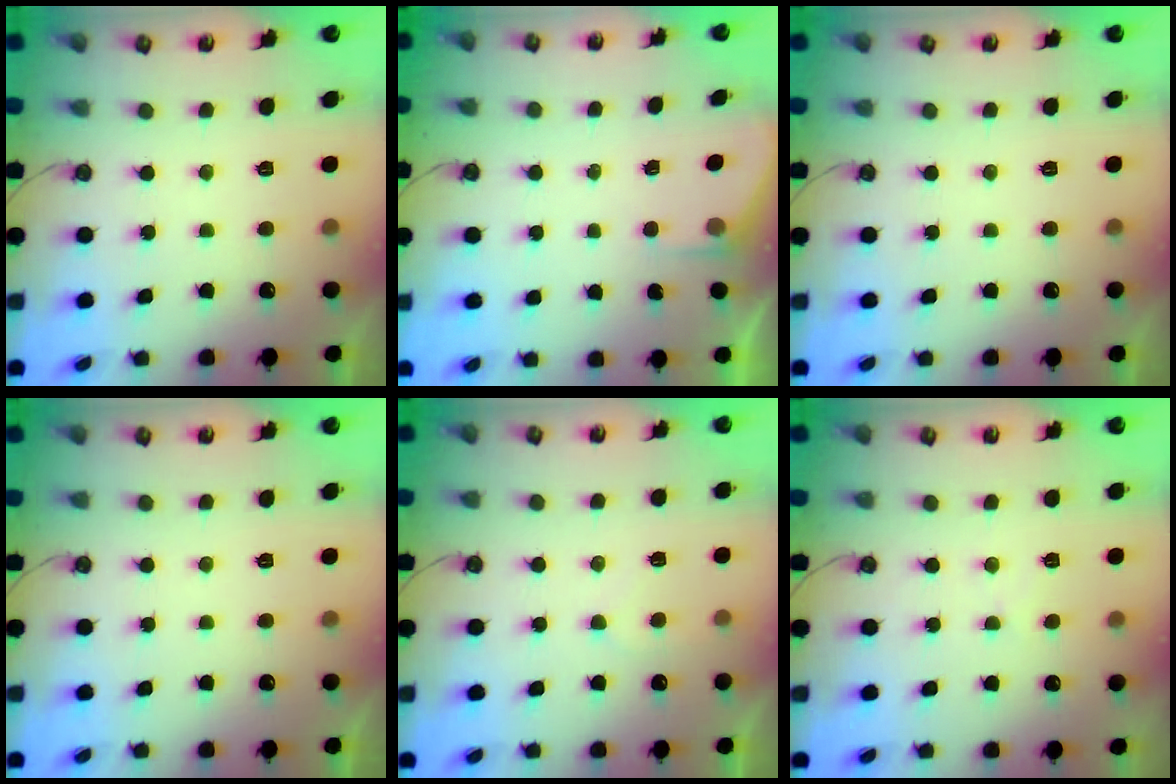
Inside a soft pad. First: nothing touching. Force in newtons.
{"total": 2.3, "press": 2.3, "slide": 0.3}
{"total": 0.0}
{"total": 0.0}
{"total": 5.9, "press": 5.9, "slide": 0.7}
{"total": 5.9, "press": 5.9, "slide": 0.6}